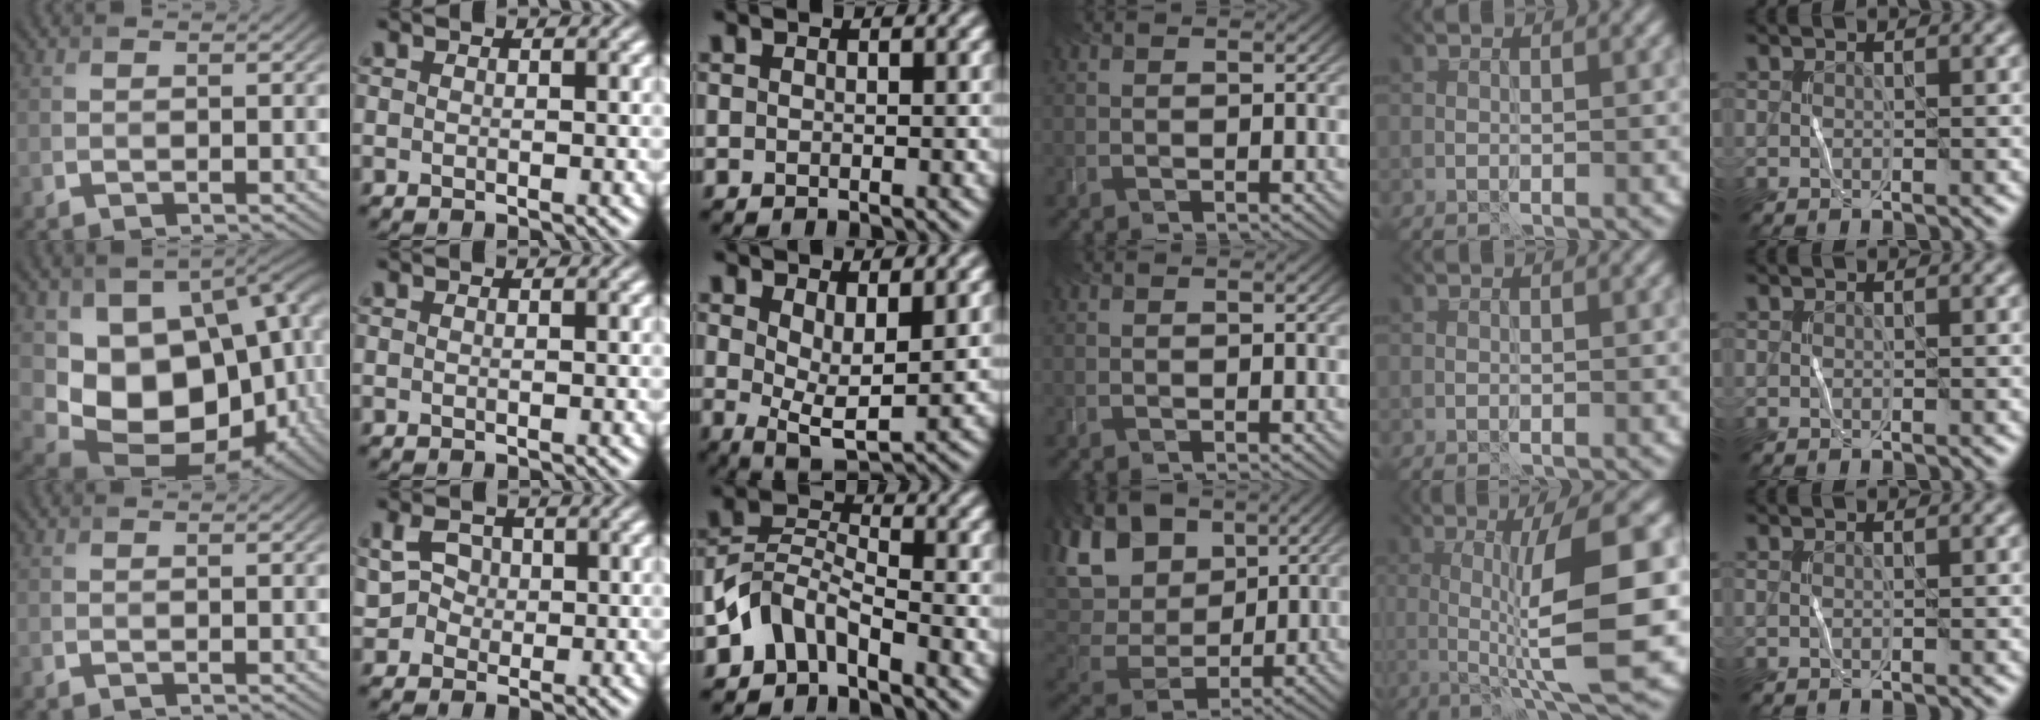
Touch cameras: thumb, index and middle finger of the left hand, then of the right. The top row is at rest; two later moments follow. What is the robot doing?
{"motion": "wrap", "object": "cellophane"}